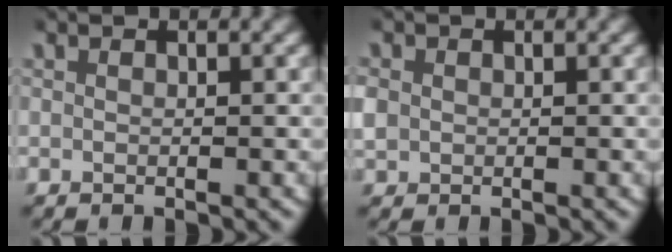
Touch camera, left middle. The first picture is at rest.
{"total": 2.2, "force": [0.0, 2.0, 0.9], "torque": [-0.038, -0.007, 0.003]}